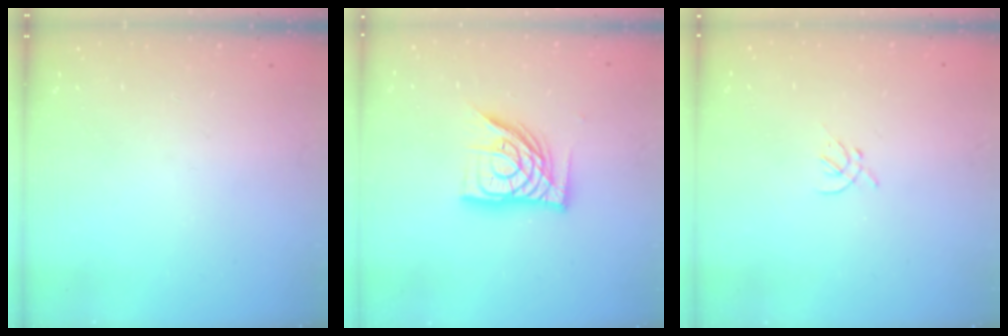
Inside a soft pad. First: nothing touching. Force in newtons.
{"total": 14.0, "press": 14.0, "slide": 1.1}
{"total": 1.4, "press": 1.3, "slide": 0.5}